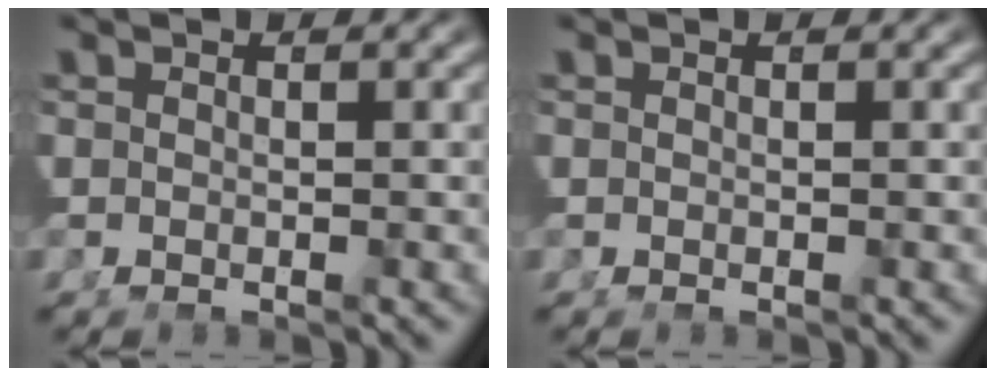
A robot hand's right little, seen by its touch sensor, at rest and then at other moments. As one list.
[{"total": 0.0}]